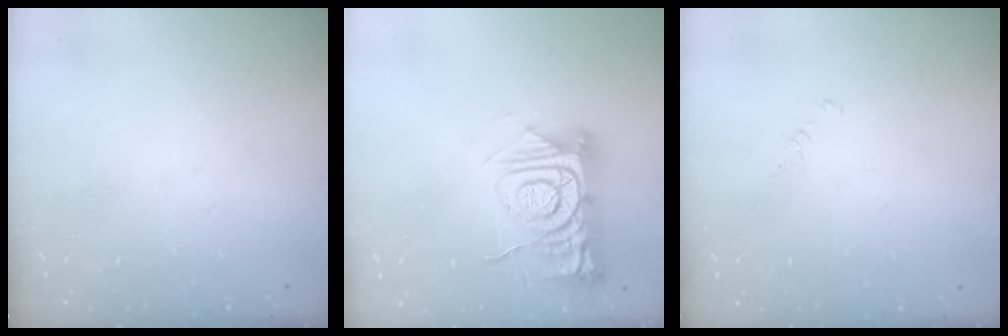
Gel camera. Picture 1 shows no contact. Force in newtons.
{"total": 13.6, "press": 13.5, "slide": 1.3}
{"total": 1.2, "press": 1.2, "slide": 0.2}